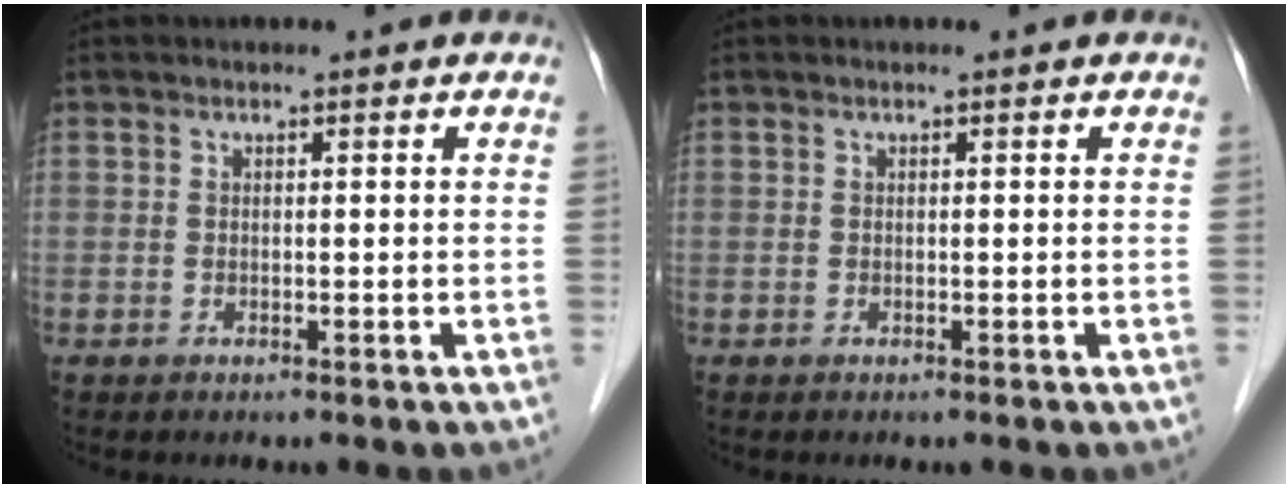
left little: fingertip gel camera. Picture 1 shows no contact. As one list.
[{"total": 0.0}]